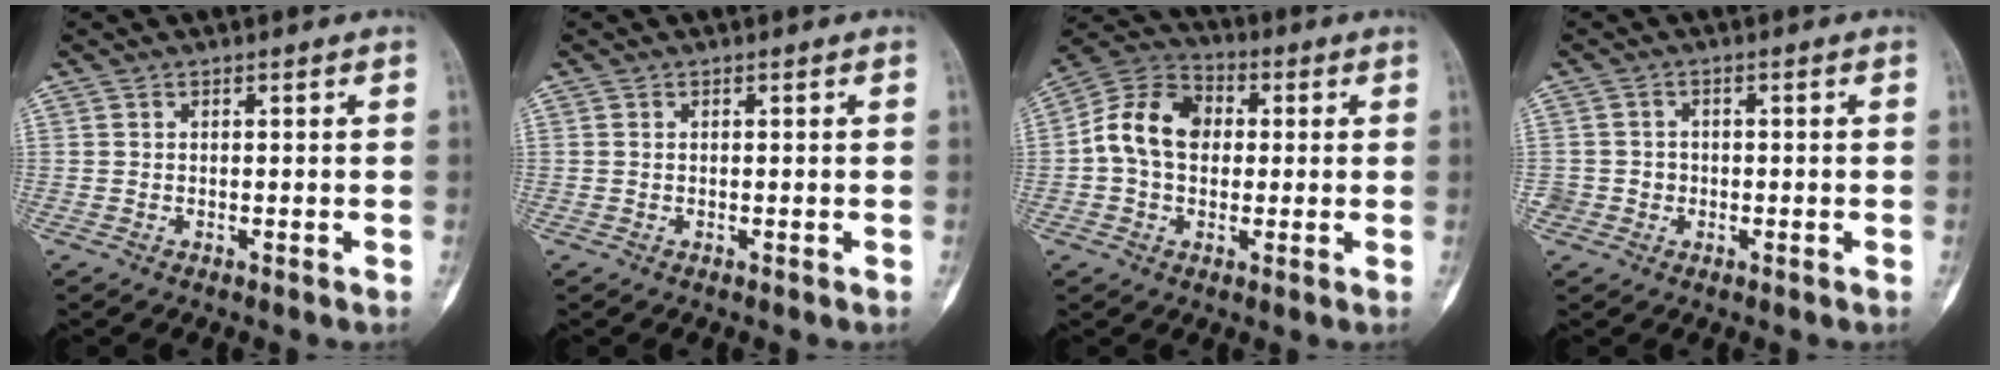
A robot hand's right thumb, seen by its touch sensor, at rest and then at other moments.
{"total": 0.0}
{"total": 11.8, "force": [0.8, 8.9, 7.7], "torque": [-0.124, 0.030, 0.004]}
{"total": 2.2, "force": [-0.7, 2.1, -0.1], "torque": [0.015, 0.010, -0.019]}